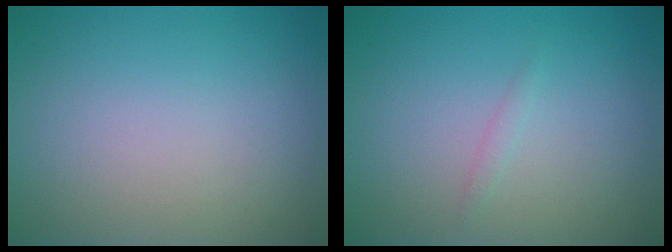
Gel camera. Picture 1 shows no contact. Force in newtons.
{"total": 0.5, "press": 0.5, "slide": 0.1}